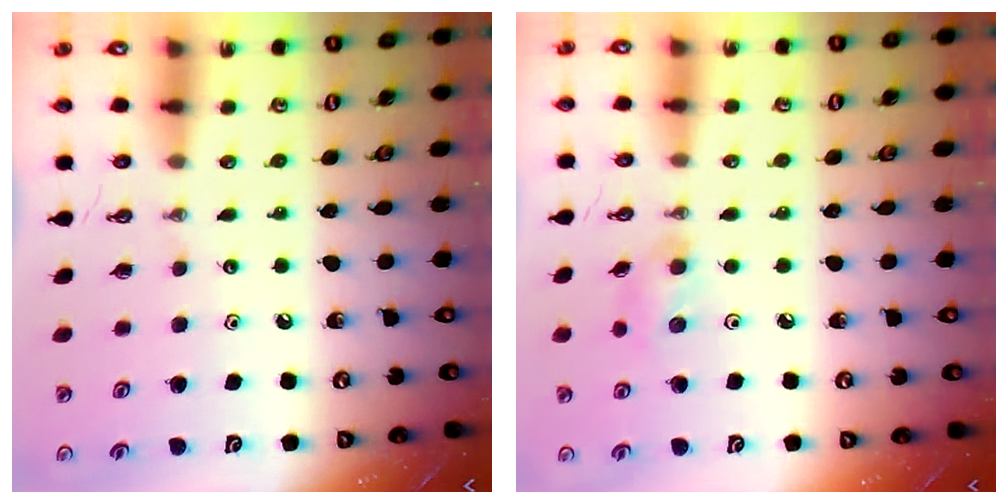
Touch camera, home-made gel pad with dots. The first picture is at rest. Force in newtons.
{"total": 5.4, "press": 5.2, "slide": 1.6}